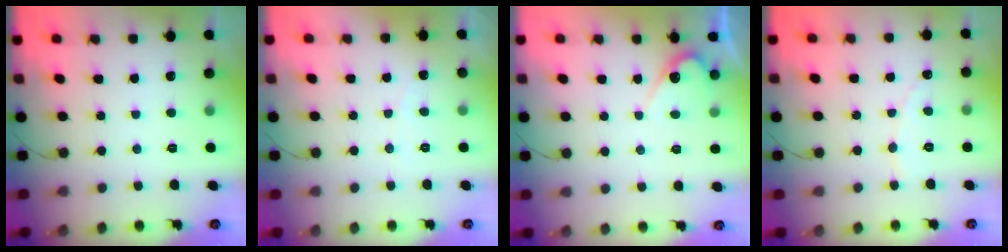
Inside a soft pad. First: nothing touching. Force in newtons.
{"total": 1.9, "press": 1.9, "slide": 0.2}
{"total": 5.1, "press": 5.0, "slide": 0.4}
{"total": 2.6, "press": 2.6, "slide": 0.2}